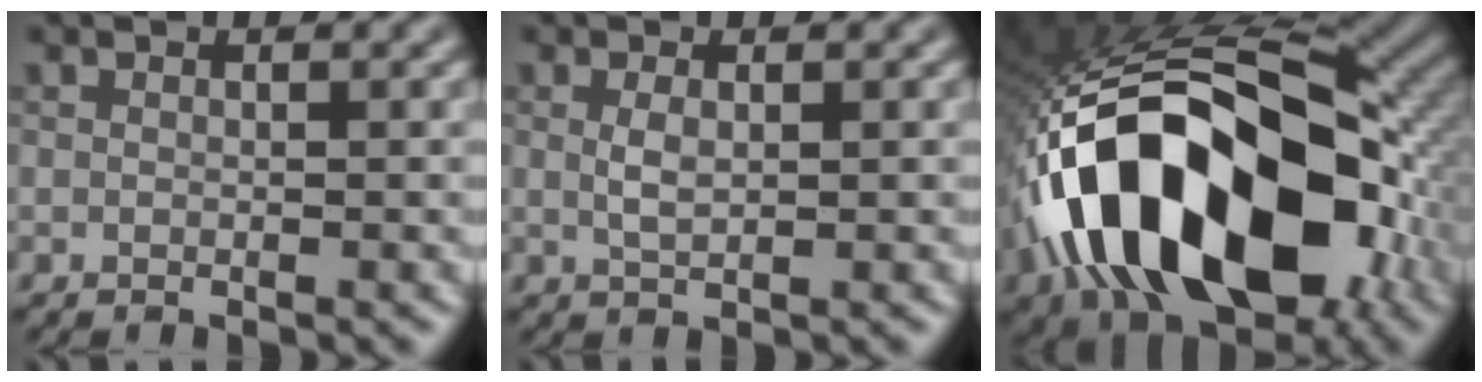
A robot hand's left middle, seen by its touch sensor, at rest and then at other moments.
{"total": 1.4, "force": [0.3, 0.6, 1.2], "torque": [-0.031, -0.001, 0.009]}
{"total": 18.2, "force": [-5.4, 10.1, 14.1], "torque": [-0.238, -0.001, -0.095]}